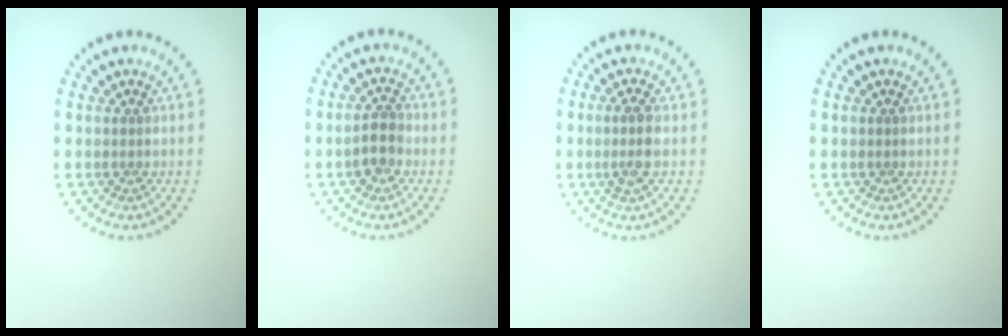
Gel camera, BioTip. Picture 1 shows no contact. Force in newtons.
{"total": 2.5, "press": 2.4, "slide": 0.8}
{"total": 2.4, "press": 2.2, "slide": 0.9}
{"total": 0.0}